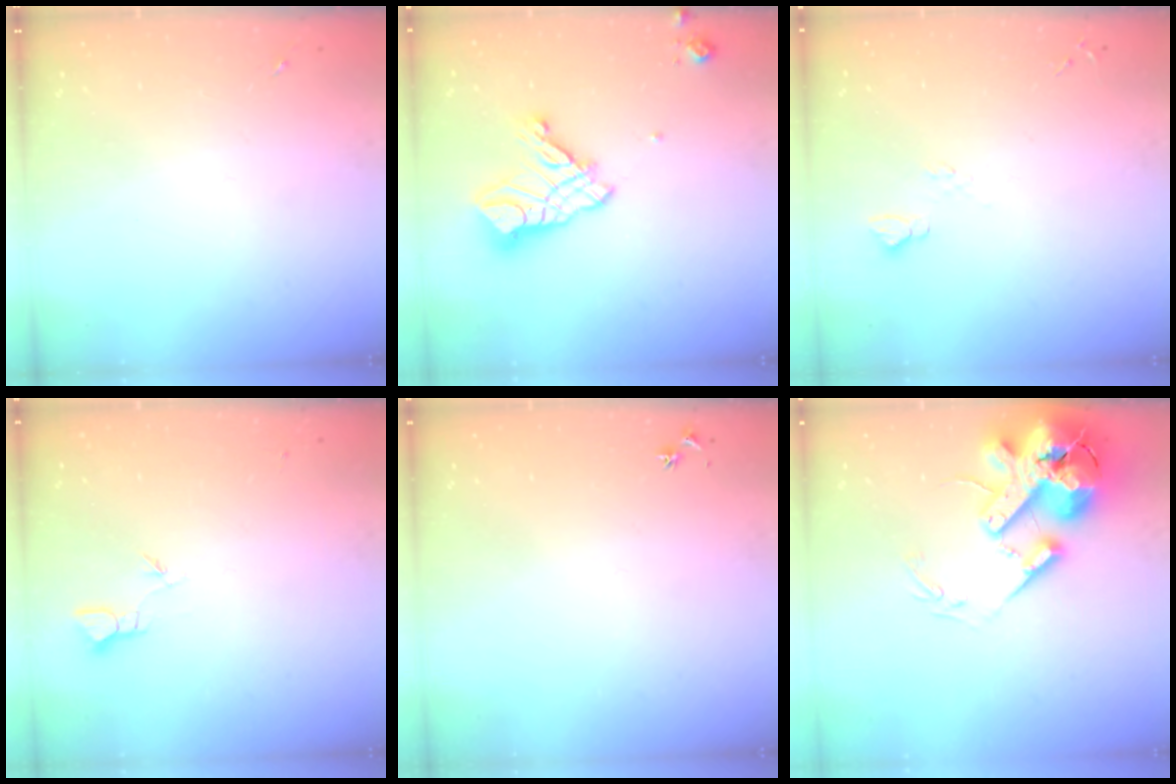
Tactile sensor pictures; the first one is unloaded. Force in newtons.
{"total": 14.4, "press": 14.3, "slide": 1.5}
{"total": 5.0, "press": 5.0, "slide": 0.6}
{"total": 2.4, "press": 2.4, "slide": 0.2}
{"total": 2.9, "press": 2.8, "slide": 0.3}
{"total": 20.9, "press": 20.6, "slide": 3.4}